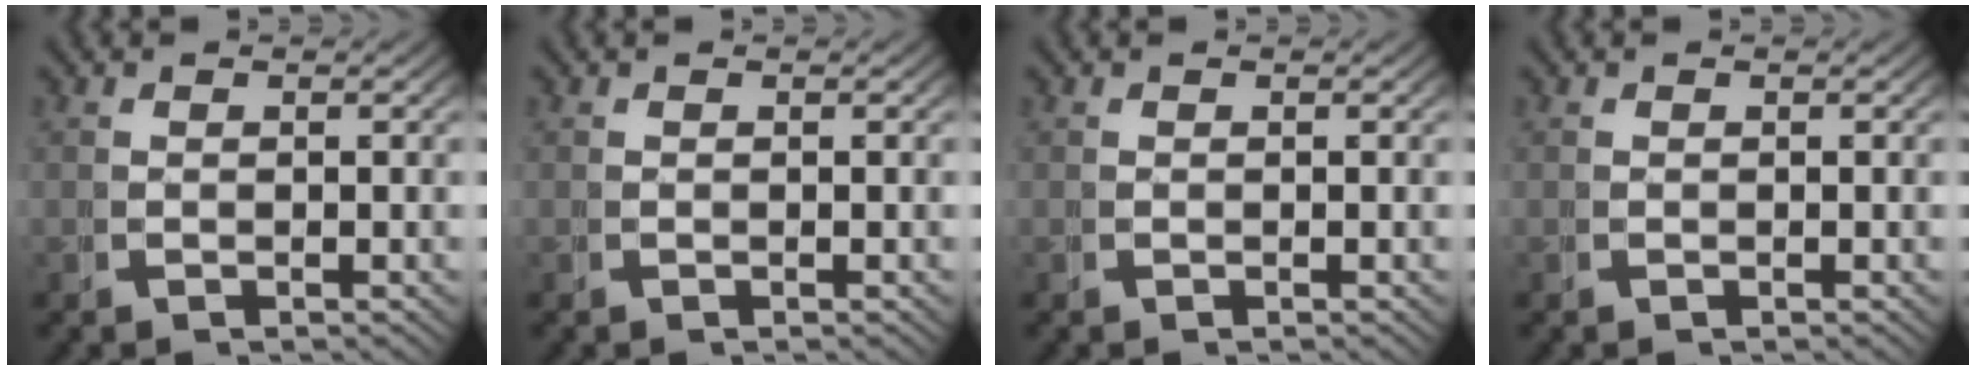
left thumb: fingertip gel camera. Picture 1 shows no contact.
{"total": 0.0}
{"total": 0.0}
{"total": 0.0}